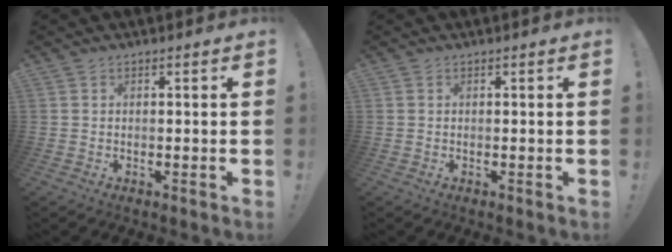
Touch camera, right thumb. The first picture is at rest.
{"total": 0.0}